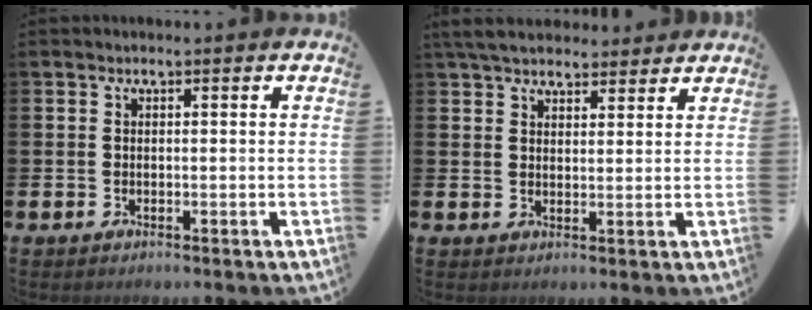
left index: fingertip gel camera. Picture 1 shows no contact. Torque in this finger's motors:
{"motor_torque": [0.10, -0.56, 0.69, 0.17]}